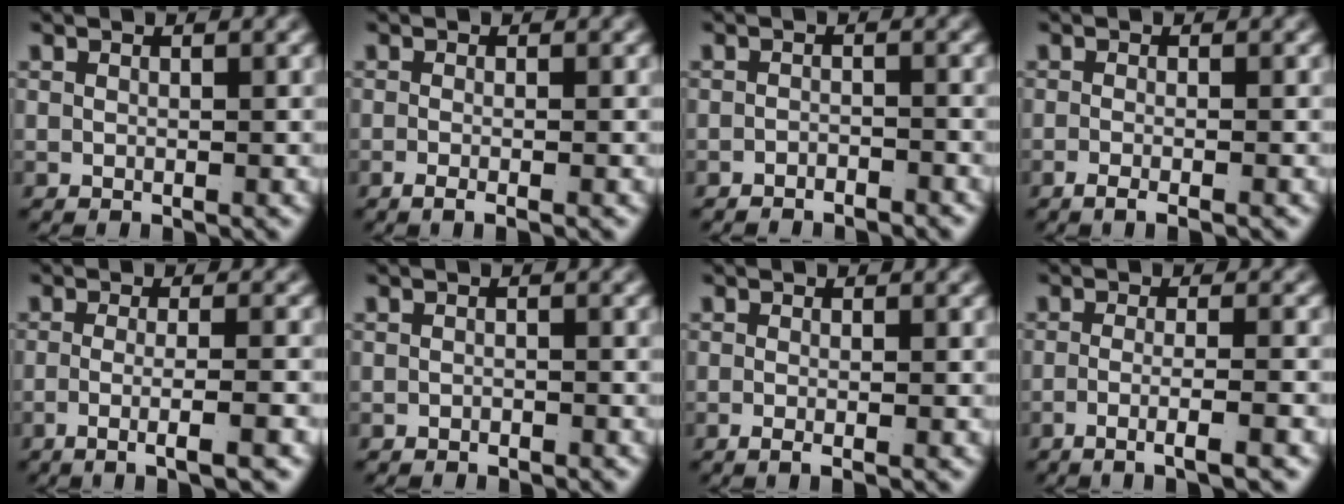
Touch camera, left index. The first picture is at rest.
{"total": 2.0, "force": [-1.6, 0.1, 1.2], "torque": [-0.024, -0.008, -0.023]}
{"total": 2.0, "force": [-2.0, -0.1, 0.0], "torque": [0.004, -0.011, -0.031]}
{"total": 2.4, "force": [-2.0, 0.3, 1.3], "torque": [-0.026, -0.006, -0.031]}
{"total": 4.3, "force": [-2.7, -0.1, 3.4], "torque": [-0.065, -0.018, -0.037]}
{"total": 0.9, "force": [-0.9, -0.3, 0.0], "torque": [-0.003, -0.009, -0.010]}
{"total": 1.6, "force": [-1.3, 0.0, 1.0], "torque": [-0.020, -0.008, -0.017]}
{"total": 3.9, "force": [-2.7, -0.2, 2.8], "torque": [-0.058, -0.018, -0.038]}